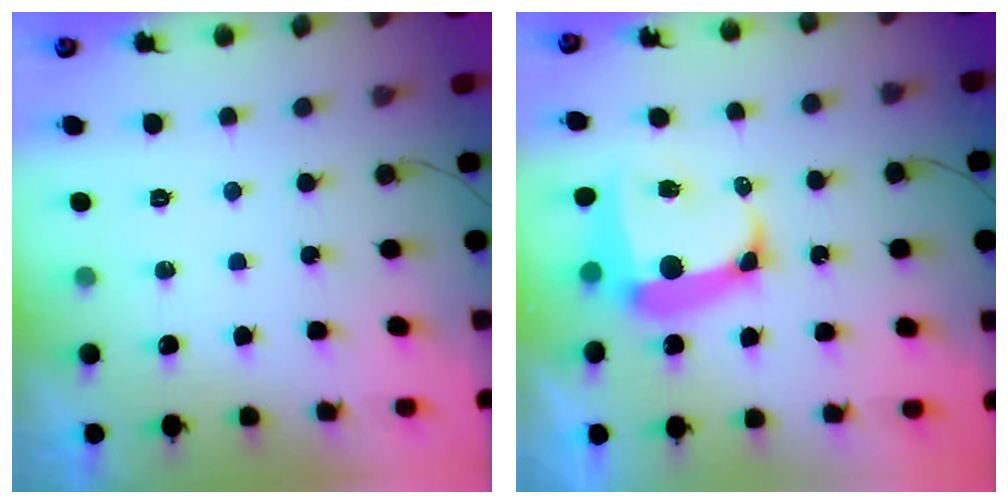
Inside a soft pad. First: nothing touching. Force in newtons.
{"total": 11.3, "press": 11.2, "slide": 1.3}